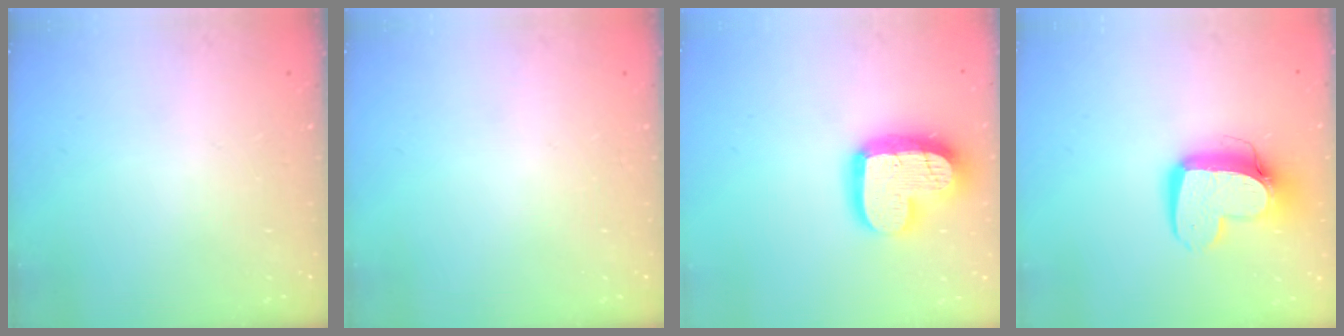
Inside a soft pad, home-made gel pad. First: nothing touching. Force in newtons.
{"total": 0.0}
{"total": 19.2, "press": 19.1, "slide": 1.8}
{"total": 13.0, "press": 12.9, "slide": 1.4}